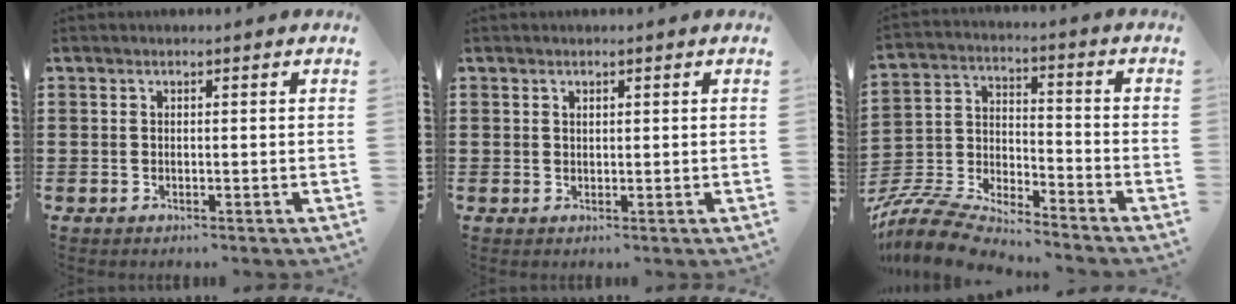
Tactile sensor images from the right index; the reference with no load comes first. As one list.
[{"total": 0.7, "force": [0.6, 0.2, 0.2], "torque": [-0.003, 0.001, 0.014]}, {"total": 7.8, "force": [-7.4, 1.3, 2.0], "torque": [-0.061, -0.001, -0.153]}]